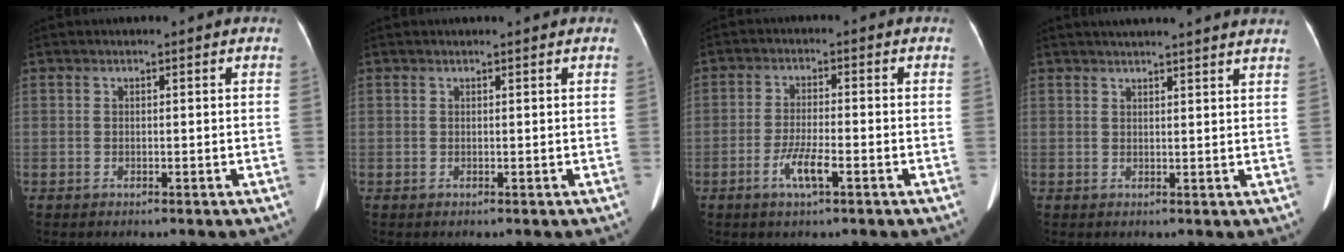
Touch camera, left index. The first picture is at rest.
{"total": 0.9, "force": [0.8, 0.0, 0.3], "torque": [-0.006, 0.005, 0.012]}
{"total": 4.6, "force": [-2.3, 0.6, 4.0], "torque": [-0.082, -0.004, -0.045]}
{"total": 13.3, "force": [12.0, 0.2, 5.6], "torque": [-0.082, 0.014, 0.138]}